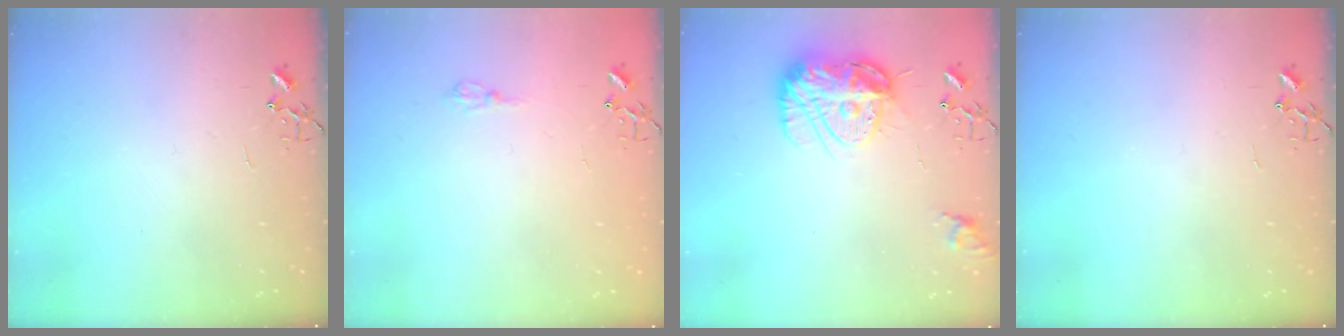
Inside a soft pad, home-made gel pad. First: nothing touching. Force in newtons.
{"total": 6.5, "press": 6.4, "slide": 0.8}
{"total": 14.7, "press": 14.7, "slide": 1.0}
{"total": 0.0}